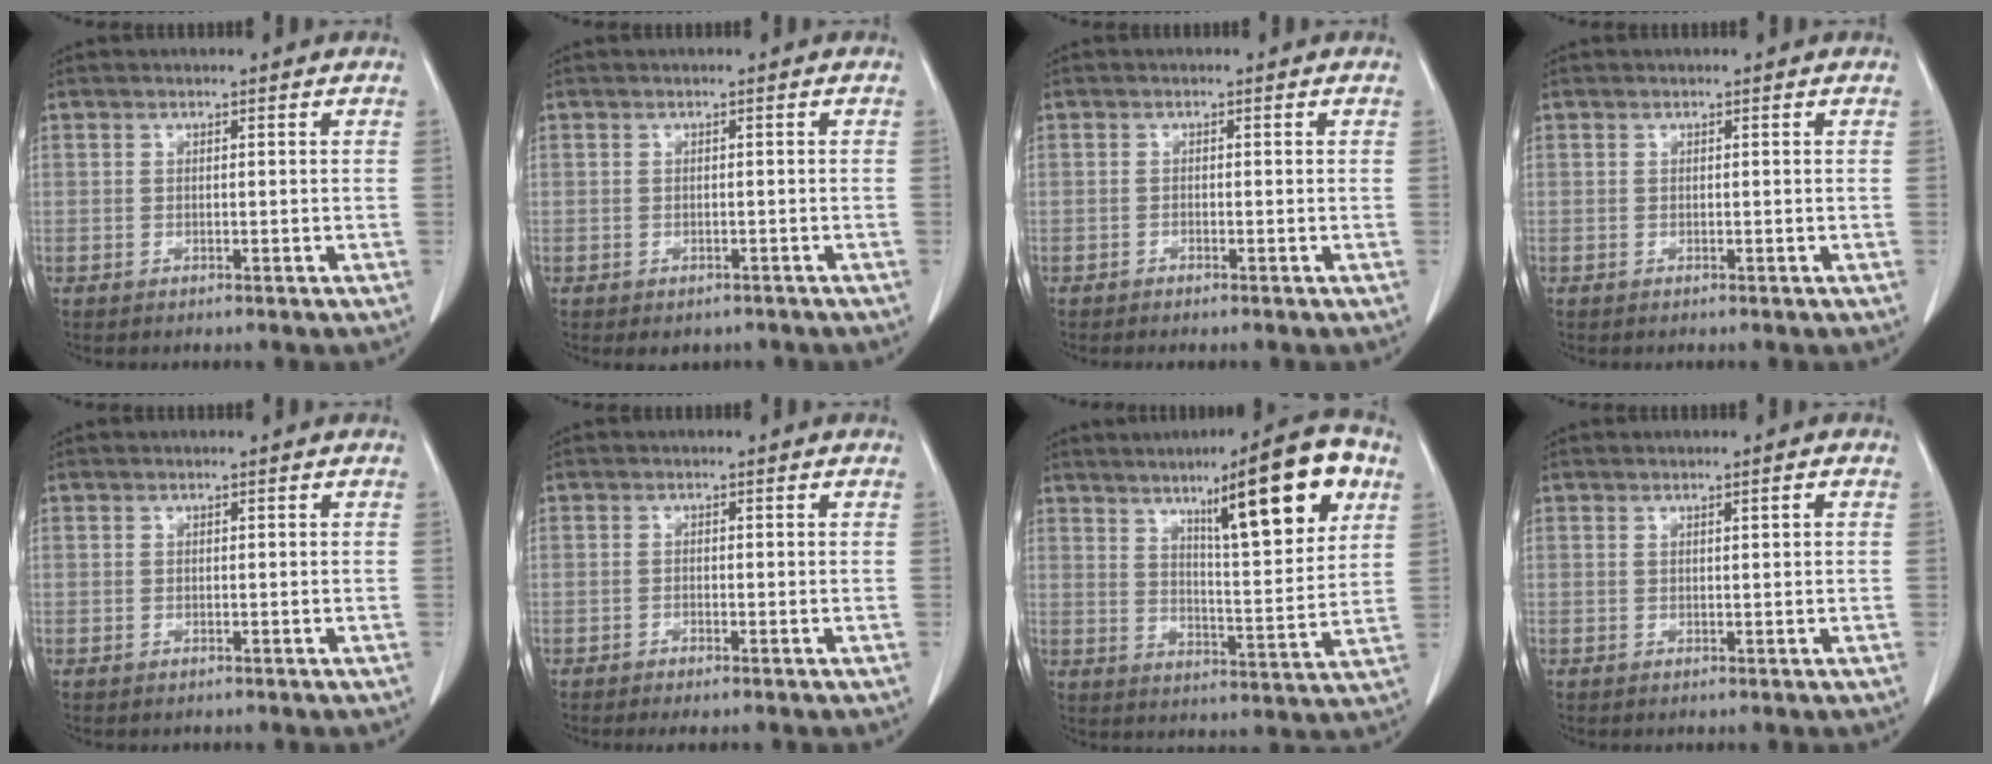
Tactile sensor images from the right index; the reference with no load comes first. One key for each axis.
{"total": 2.4, "fx": -1.8, "fy": 1.5, "fz": 0.6, "tx": -0.004, "ty": 0.001, "tz": -0.019}
{"total": 0.6, "fx": -0.5, "fy": 0.0, "fz": 0.3, "tx": -0.007, "ty": 0.000, "tz": -0.010}
{"total": 0.0}
{"total": 0.0}
{"total": 1.5, "fx": -1.2, "fy": 0.2, "fz": 1.0, "tx": -0.013, "ty": -0.003, "tz": -0.017}
{"total": 16.0, "fx": 8.2, "fy": 1.7, "fz": 13.6, "tx": -0.194, "ty": 0.003, "tz": 0.120}
{"total": 1.0, "fx": 0.4, "fy": 0.0, "fz": 0.9, "tx": -0.016, "ty": 0.001, "tz": 0.007}